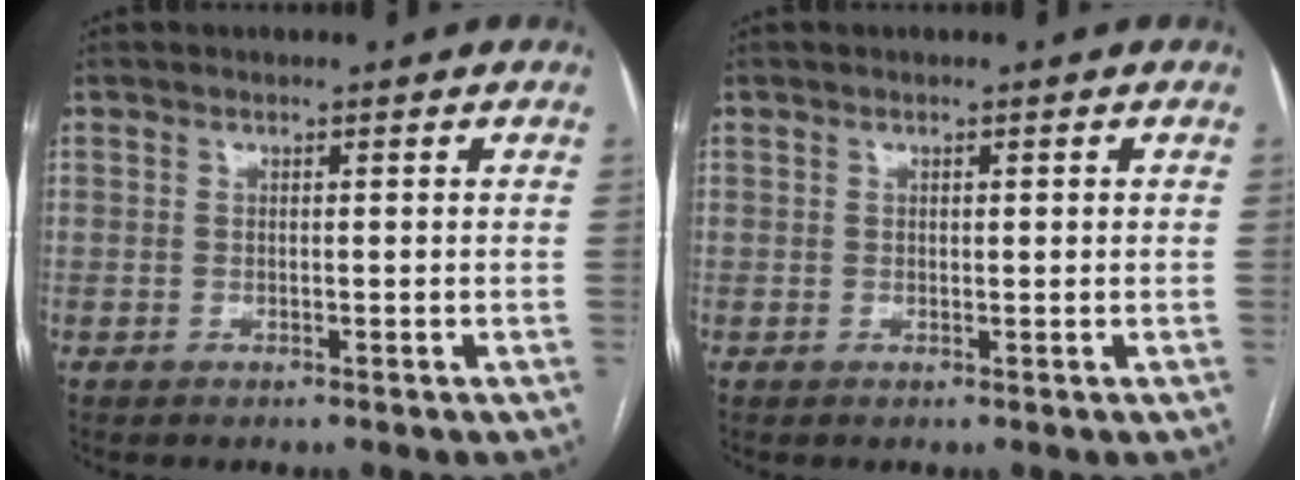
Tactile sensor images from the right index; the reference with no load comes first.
{"total": 0.6, "force": [0.2, 0.2, 0.5], "torque": [-0.006, 0.001, 0.003]}